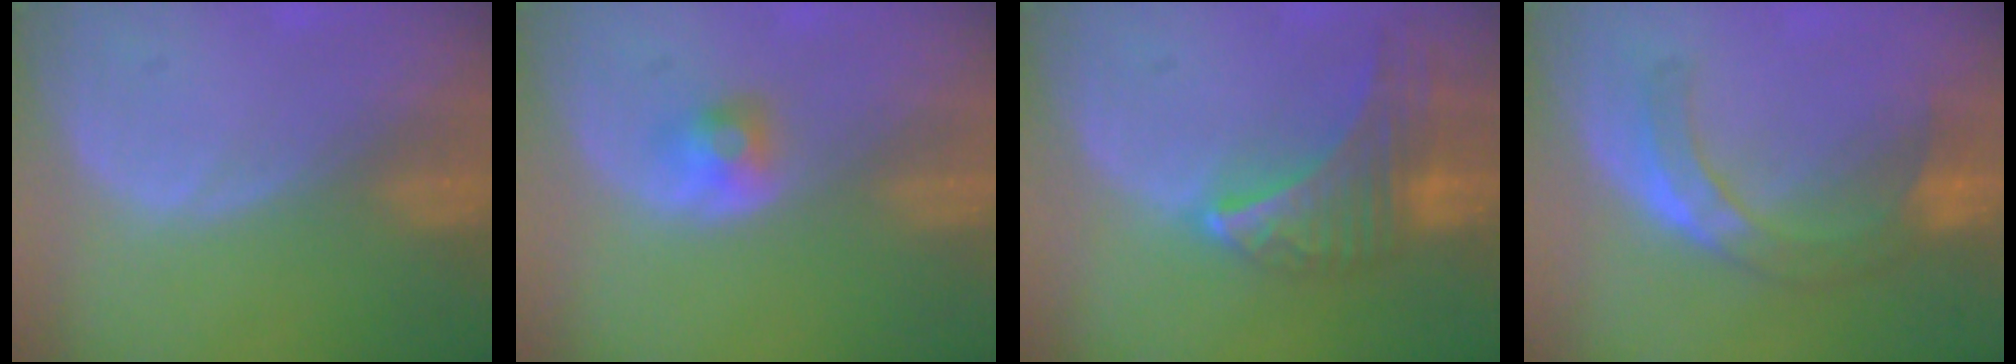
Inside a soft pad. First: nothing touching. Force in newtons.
{"total": 2.7, "press": 2.4, "slide": 1.1}
{"total": 9.2, "press": 8.1, "slide": 4.3}
{"total": 7.6, "press": 6.7, "slide": 3.6}